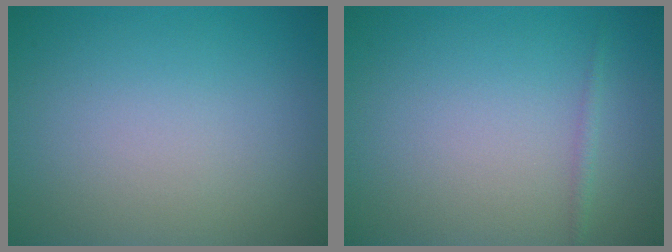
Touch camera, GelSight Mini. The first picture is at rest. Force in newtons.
{"total": 0.8, "press": 0.8, "slide": 0.0}